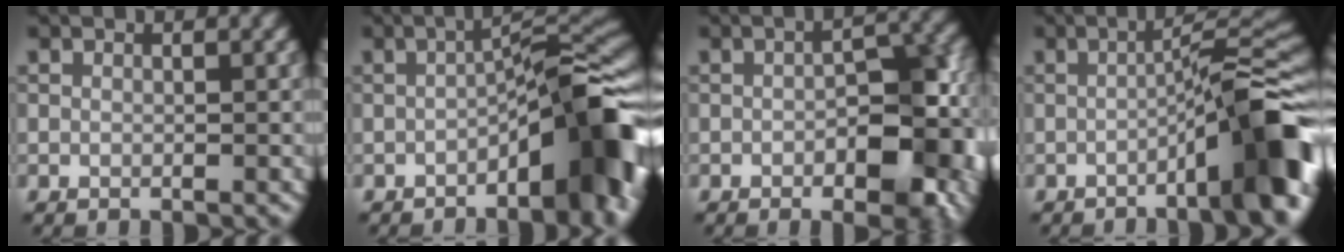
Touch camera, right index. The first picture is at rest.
{"total": 9.7, "force": [-3.4, 2.3, 8.8], "torque": [-0.103, 0.022, -0.059]}
{"total": 8.7, "force": [-2.3, 4.2, 7.3], "torque": [-0.083, 0.006, -0.034]}
{"total": 10.0, "force": [-4.1, 1.7, 8.9], "torque": [-0.104, 0.026, -0.066]}